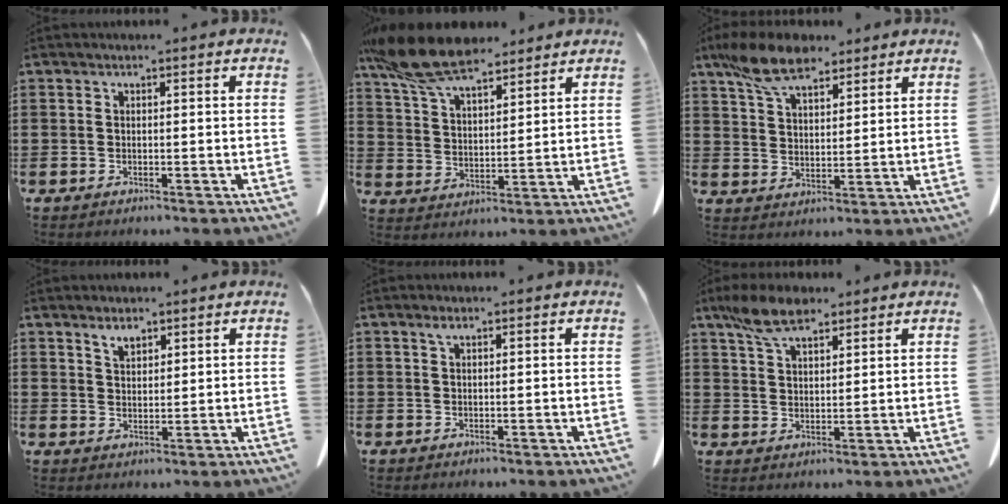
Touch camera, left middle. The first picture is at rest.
{"total": 11.6, "force": [9.6, 3.3, 5.7], "torque": [-0.141, -0.023, 0.181]}
{"total": 10.0, "force": [7.5, 3.9, 5.3], "torque": [-0.125, -0.008, 0.142]}
{"total": 2.9, "force": [2.1, 1.2, 1.4], "torque": [-0.025, -0.001, 0.038]}
{"total": 1.1, "force": [0.6, 0.4, 0.9], "torque": [-0.019, 0.001, 0.010]}
{"total": 7.6, "force": [5.6, 3.0, 4.2], "torque": [-0.099, -0.001, 0.106]}